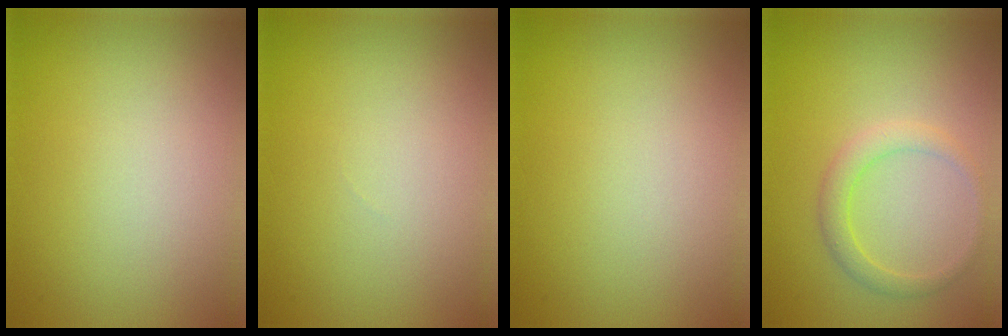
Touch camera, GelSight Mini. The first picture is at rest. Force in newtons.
{"total": 0.0}
{"total": 0.0}
{"total": 2.0, "press": 2.0, "slide": 0.1}